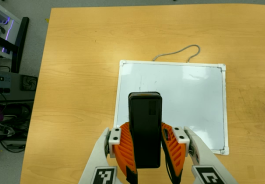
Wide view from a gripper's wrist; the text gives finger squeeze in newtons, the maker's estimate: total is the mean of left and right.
{"total": 9.0, "left": 7.7, "right": 10.3}